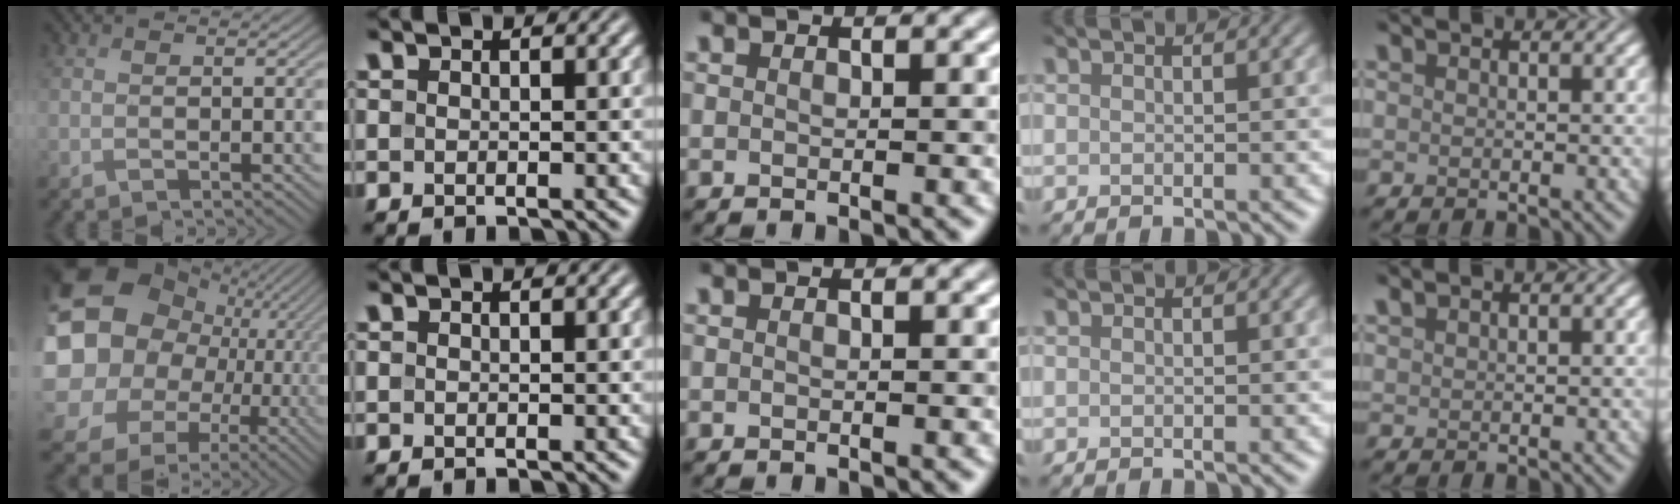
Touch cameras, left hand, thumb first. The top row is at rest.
{"thumb": {"total": 22.3, "force": [2.5, 19.1, 11.3], "torque": [-0.274, -0.004, 0.040]}, "little": {"total": 0.8, "force": [0.8, 0.1, 0.3], "torque": [-0.006, 0.003, 0.017]}}